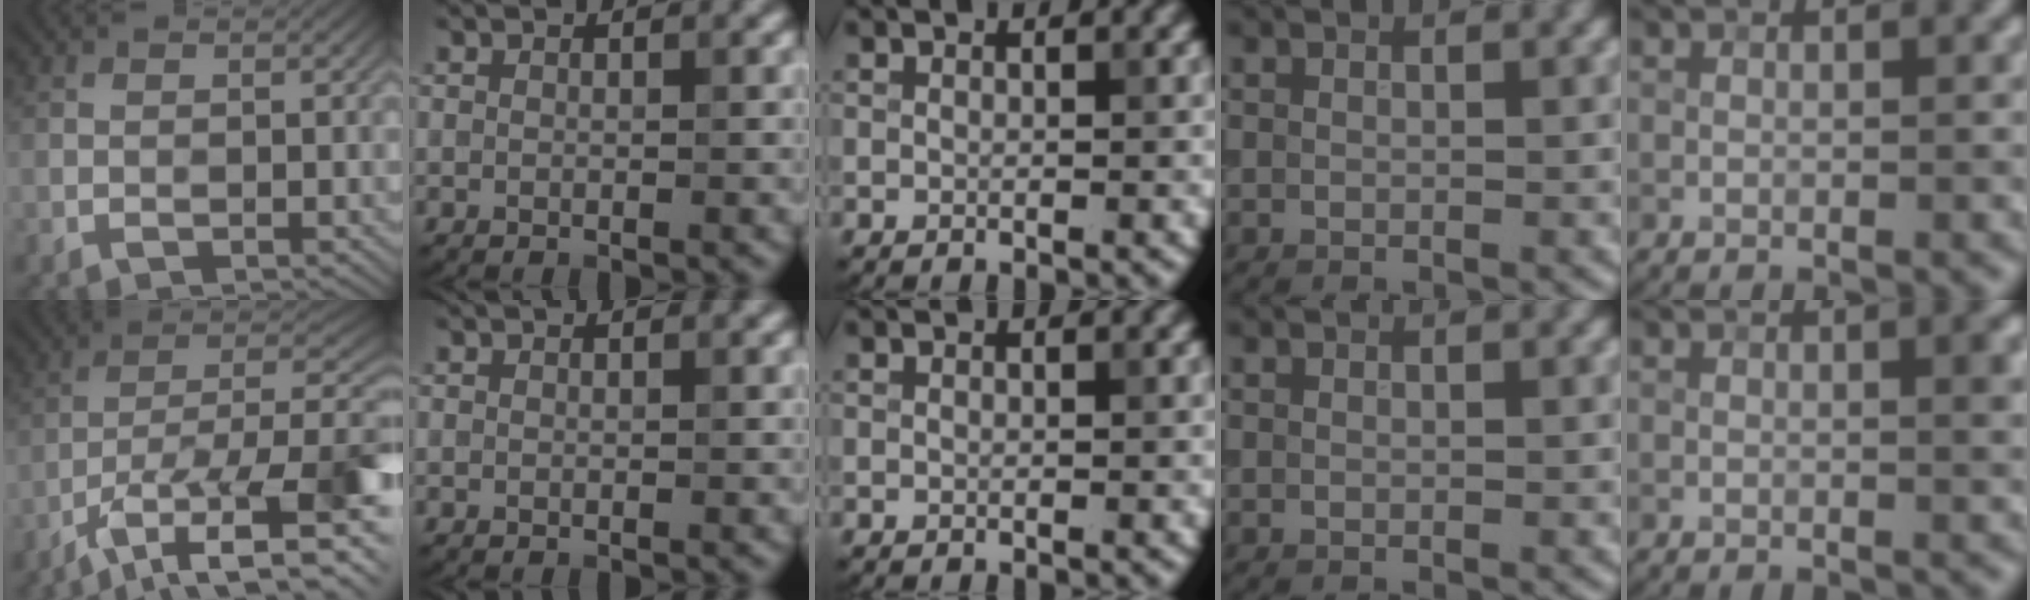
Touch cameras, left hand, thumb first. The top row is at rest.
{"thumb": {"total": 16.3, "force": [-7.2, 6.3, 13.1], "torque": [-0.217, -0.024, -0.101]}, "little": {"total": 1.4, "force": [0.2, 0.2, 1.3], "torque": [-0.018, 0.001, 0.001]}}